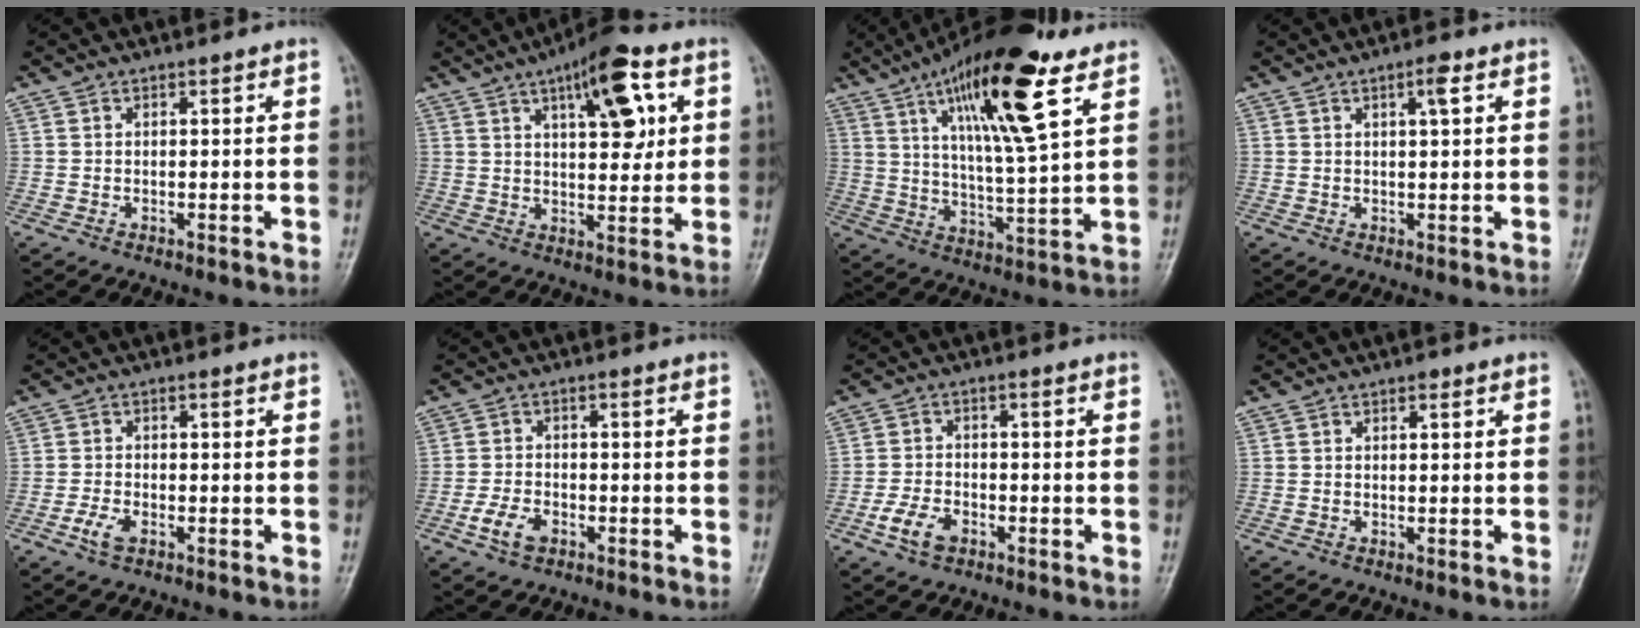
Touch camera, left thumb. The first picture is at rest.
{"total": 12.7, "force": [5.1, 4.8, 10.6], "torque": [-0.132, -0.010, 0.071]}
{"total": 19.4, "force": [10.1, 4.3, 16.0], "torque": [-0.252, -0.034, 0.170]}
{"total": 2.8, "force": [1.3, 0.6, 2.4], "torque": [-0.037, -0.002, 0.019]}
{"total": 3.2, "force": [-1.7, 1.7, 2.2], "torque": [-0.047, 0.008, -0.033]}
{"total": 4.8, "force": [-2.4, 3.0, 3.0], "torque": [-0.056, 0.012, -0.046]}
{"total": 5.4, "force": [-2.8, 3.4, 3.3], "torque": [-0.061, 0.013, -0.052]}
{"total": 0.9, "force": [0.4, 0.5, 0.6], "torque": [-0.005, 0.001, 0.004]}